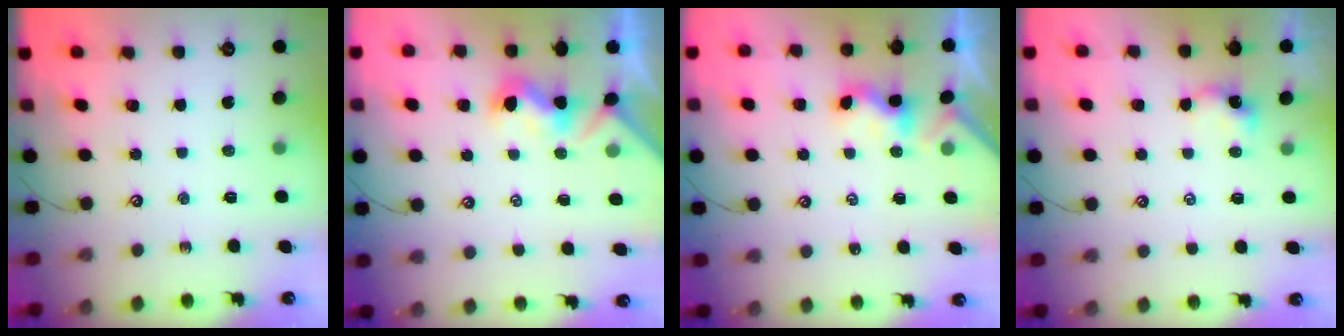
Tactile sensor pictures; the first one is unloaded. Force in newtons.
{"total": 1.9, "press": 1.7, "slide": 0.8}
{"total": 2.1, "press": 2.1, "slide": 0.3}
{"total": 3.0, "press": 3.0, "slide": 0.1}